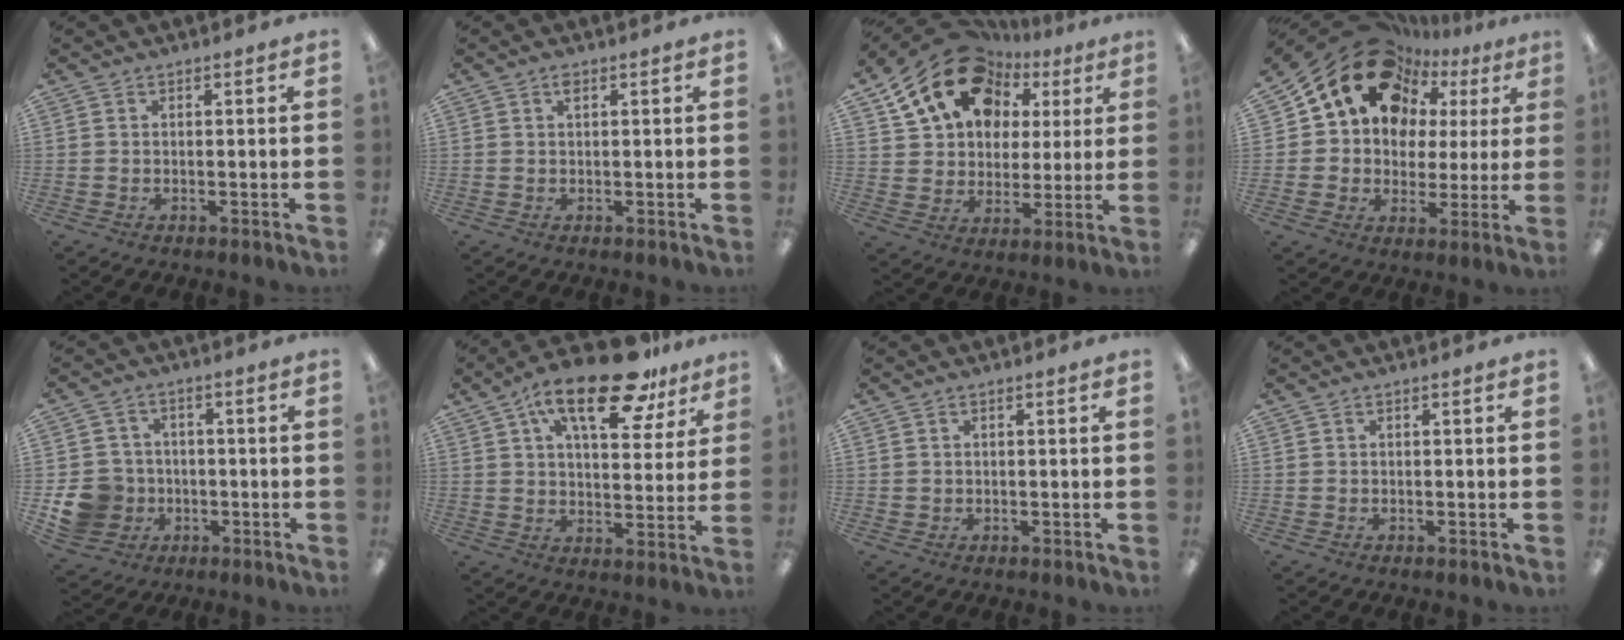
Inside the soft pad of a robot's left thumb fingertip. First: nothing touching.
{"total": 1.3, "force": [0.7, 0.5, 1.0], "torque": [-0.014, 0.000, 0.009]}
{"total": 20.4, "force": [11.8, 14.2, 8.7], "torque": [-0.168, -0.049, 0.224]}
{"total": 18.5, "force": [11.3, 12.6, 7.4], "torque": [-0.144, -0.066, 0.212]}
{"total": 10.1, "force": [-2.7, 9.2, 3.2], "torque": [-0.076, 0.024, -0.042]}
{"total": 19.9, "force": [12.0, 8.2, 13.6], "torque": [-0.205, -0.055, 0.194]}
{"total": 0.5, "force": [0.2, 0.5, 0.1], "torque": [-0.002, 0.004, 0.002]}
{"total": 0.0}